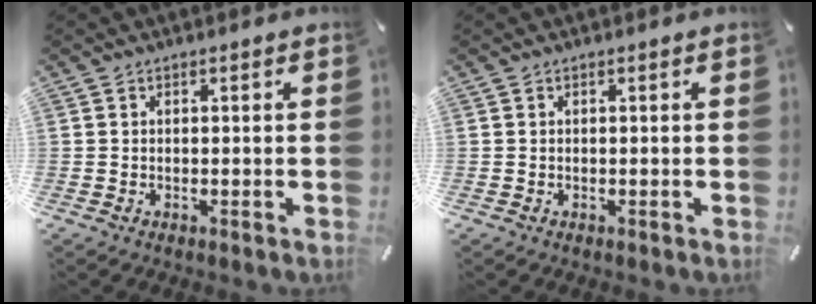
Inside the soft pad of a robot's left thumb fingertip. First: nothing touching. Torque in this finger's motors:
{"motor_torque": [-0.01, 0.01, -0.01, 0.01, 0.00]}